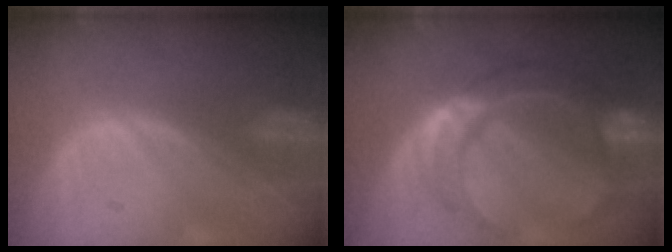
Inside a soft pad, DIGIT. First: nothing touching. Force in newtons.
{"total": 10.0, "press": 10.0, "slide": 0.9}